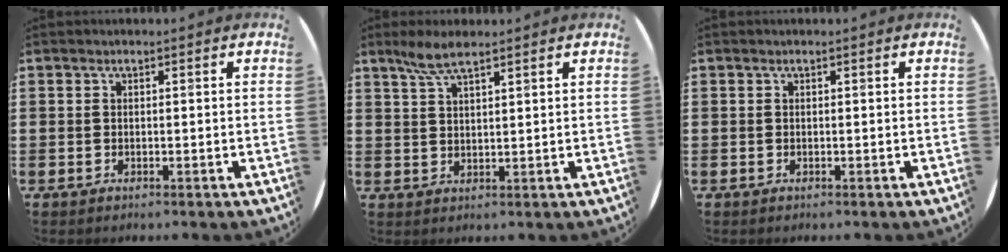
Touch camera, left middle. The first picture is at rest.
{"total": 4.3, "force": [3.3, 0.7, 2.6], "torque": [-0.058, 0.002, 0.059]}
{"total": 0.0}